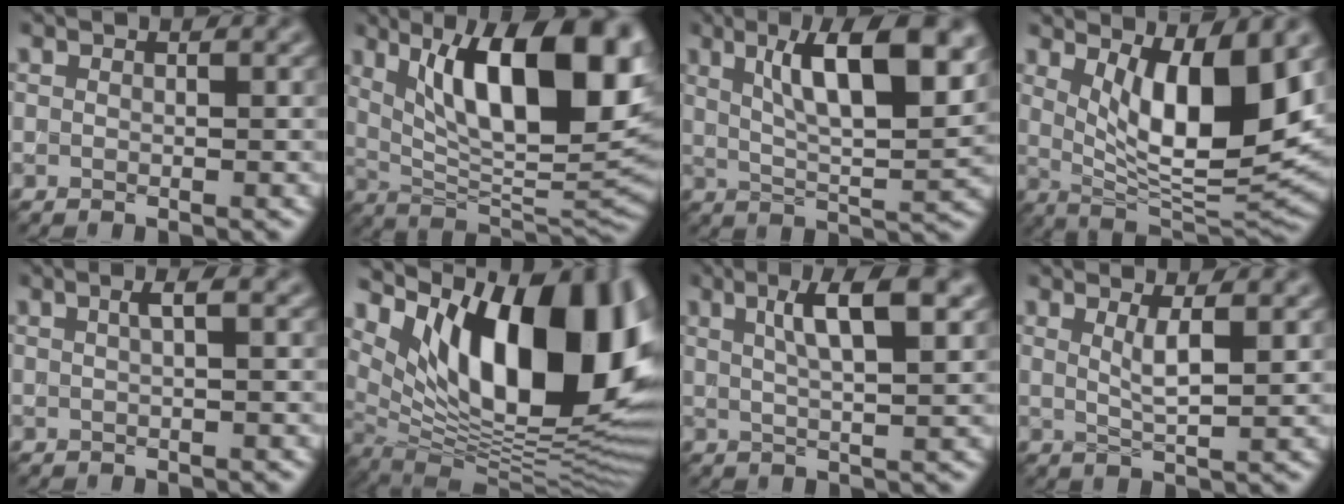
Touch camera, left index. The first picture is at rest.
{"total": 14.4, "force": [5.1, 4.7, 12.7], "torque": [-0.168, 0.003, 0.082]}
{"total": 10.4, "force": [4.2, 3.1, 9.0], "torque": [-0.133, 0.003, 0.070]}
{"total": 9.7, "force": [2.9, 3.1, 8.7], "torque": [-0.136, -0.026, 0.058]}
{"total": 1.3, "force": [0.4, 0.1, 1.2], "torque": [-0.021, 0.005, 0.005]}
{"total": 16.7, "force": [5.8, 7.6, 13.7], "torque": [-0.181, 0.000, 0.100]}
{"total": 5.5, "force": [2.2, 1.3, 4.9], "torque": [-0.069, 0.004, 0.033]}
{"total": 2.5, "force": [1.0, 0.5, 2.2], "torque": [-0.034, -0.006, 0.020]}